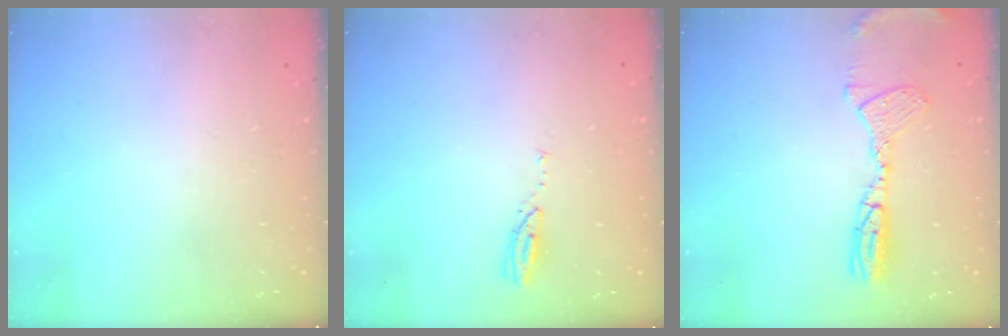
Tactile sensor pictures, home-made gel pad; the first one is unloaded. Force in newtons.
{"total": 2.9, "press": 2.9, "slide": 0.3}
{"total": 12.0, "press": 11.8, "slide": 2.5}